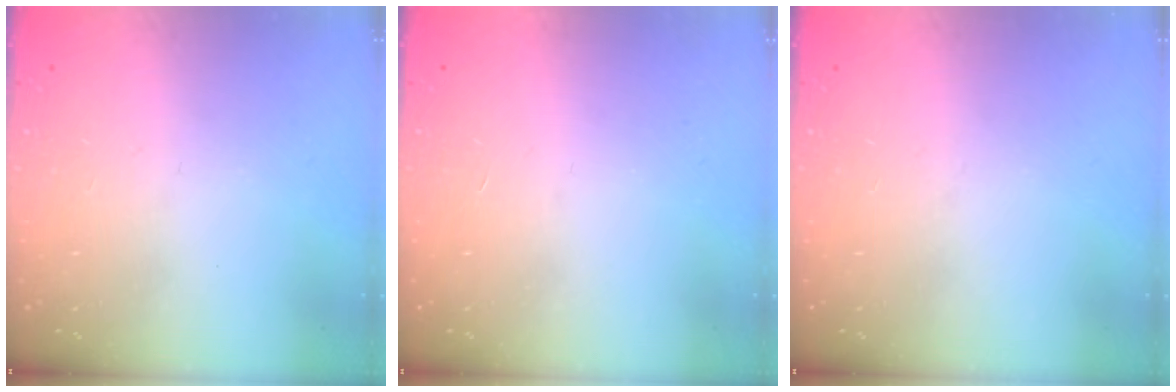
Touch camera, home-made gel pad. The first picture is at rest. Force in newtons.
{"total": 1.7, "press": 1.7, "slide": 0.1}
{"total": 0.0}